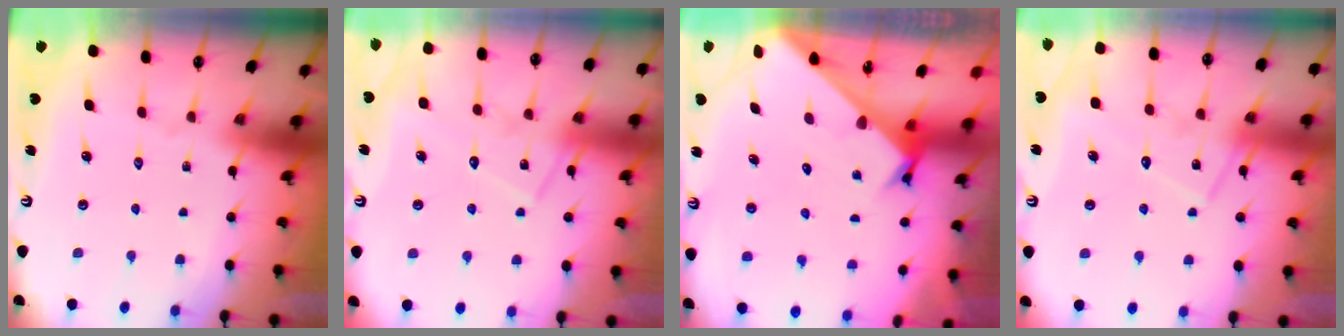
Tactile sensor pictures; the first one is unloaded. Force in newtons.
{"total": 11.9, "press": 11.9, "slide": 0.9}
{"total": 2.2, "press": 2.2, "slide": 0.1}
{"total": 12.6, "press": 12.5, "slide": 0.8}